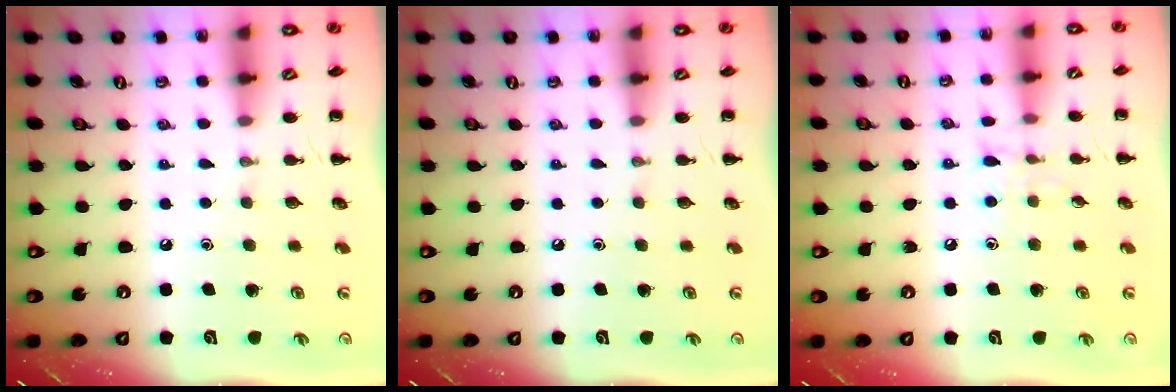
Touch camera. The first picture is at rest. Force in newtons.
{"total": 0.0}
{"total": 6.1, "press": 5.7, "slide": 2.1}